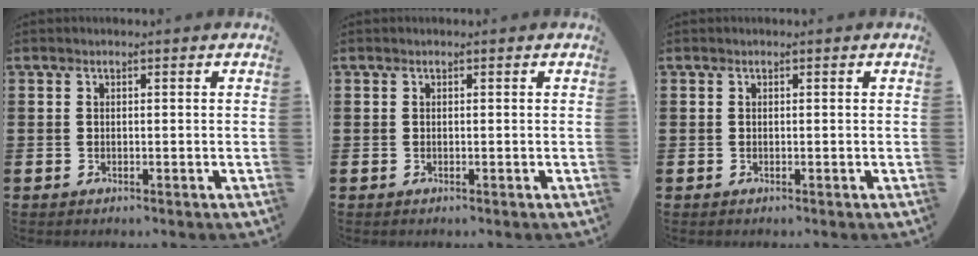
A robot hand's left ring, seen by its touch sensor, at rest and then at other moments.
{"total": 0.0}
{"total": 0.0}